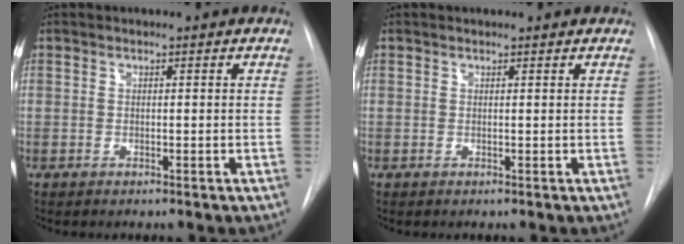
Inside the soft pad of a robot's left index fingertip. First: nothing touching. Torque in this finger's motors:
{"motor_torque": [-0.03, 0.06, -0.19, -0.01]}